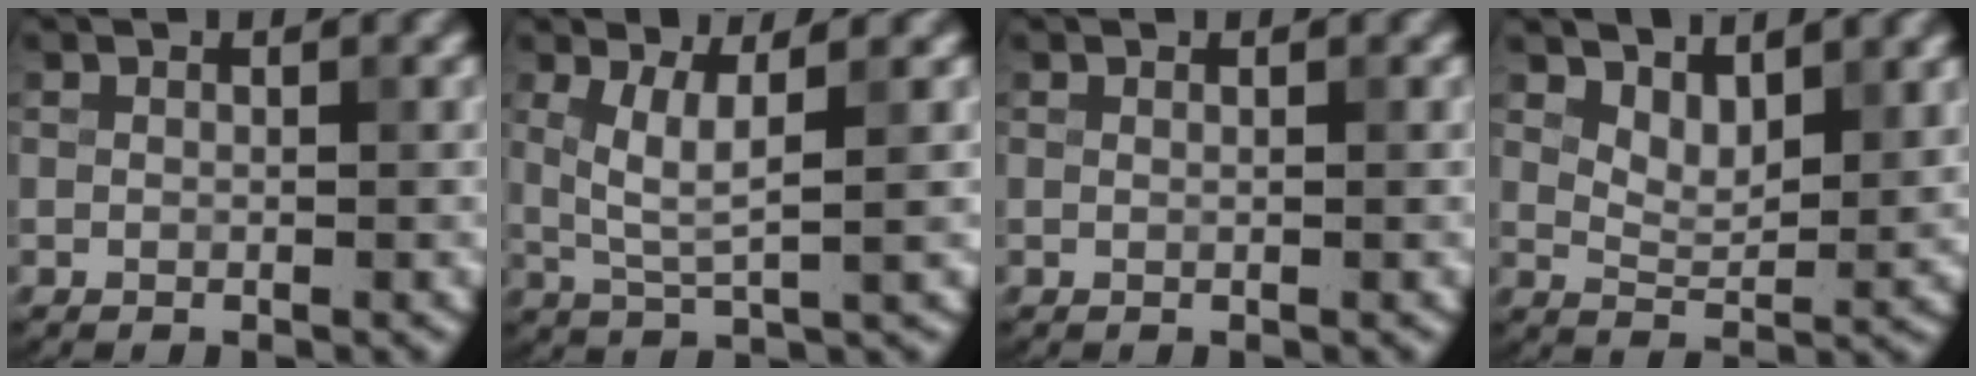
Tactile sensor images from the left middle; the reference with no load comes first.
{"total": 3.5, "force": [0.9, 0.6, 3.3], "torque": [-0.072, -0.005, 0.026]}
{"total": 0.0}
{"total": 3.3, "force": [2.5, 1.2, 1.8], "torque": [-0.033, -0.009, 0.046]}